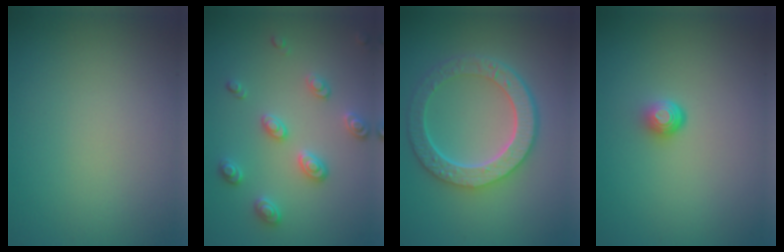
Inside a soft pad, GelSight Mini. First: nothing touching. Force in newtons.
{"total": 2.8, "press": 2.6, "slide": 1.1}
{"total": 6.4, "press": 4.9, "slide": 4.0}
{"total": 1.7, "press": 1.1, "slide": 1.3}